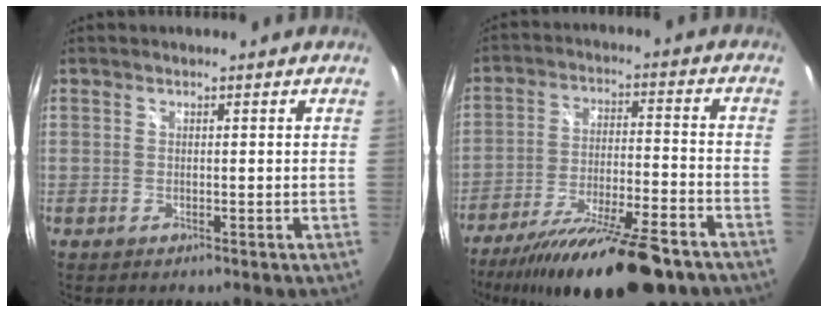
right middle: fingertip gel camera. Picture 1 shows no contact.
{"total": 21.6, "force": [-16.8, 3.7, 13.0], "torque": [-0.234, -0.048, -0.262]}